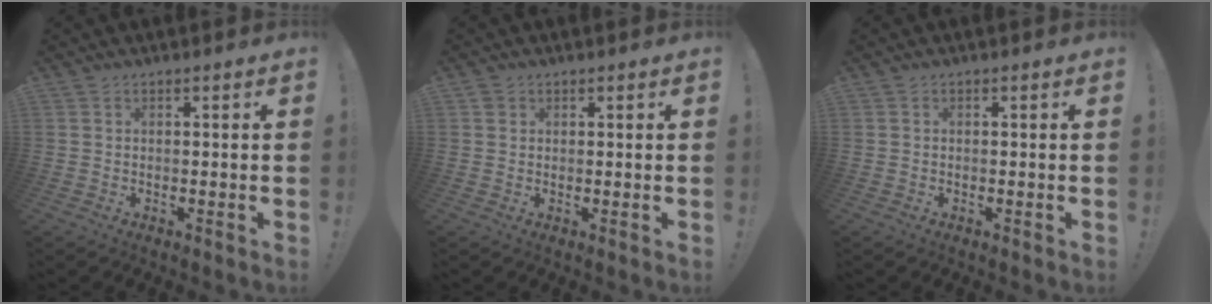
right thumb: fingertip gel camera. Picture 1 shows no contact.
{"total": 1.5, "force": [1.0, 1.1, 0.3], "torque": [-0.002, -0.001, 0.019]}
{"total": 0.0}